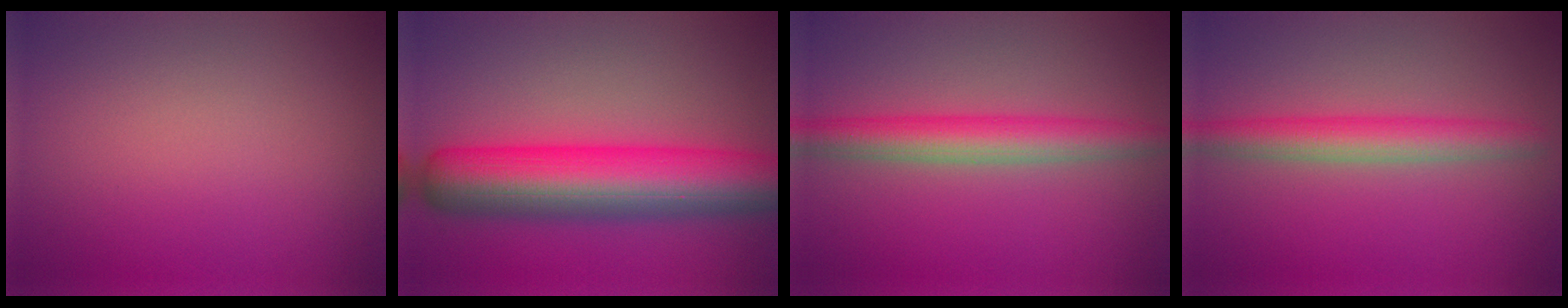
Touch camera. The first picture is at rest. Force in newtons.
{"total": 10.5, "press": 10.5, "slide": 0.2}
{"total": 4.6, "press": 4.6, "slide": 0.1}
{"total": 3.9, "press": 3.9, "slide": 0.1}